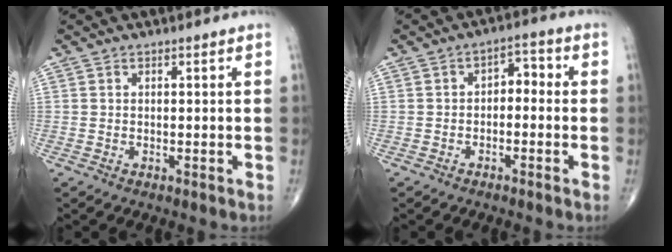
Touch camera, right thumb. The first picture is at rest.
{"total": 3.8, "force": [-0.7, 2.4, 2.9], "torque": [-0.026, 0.027, -0.022]}